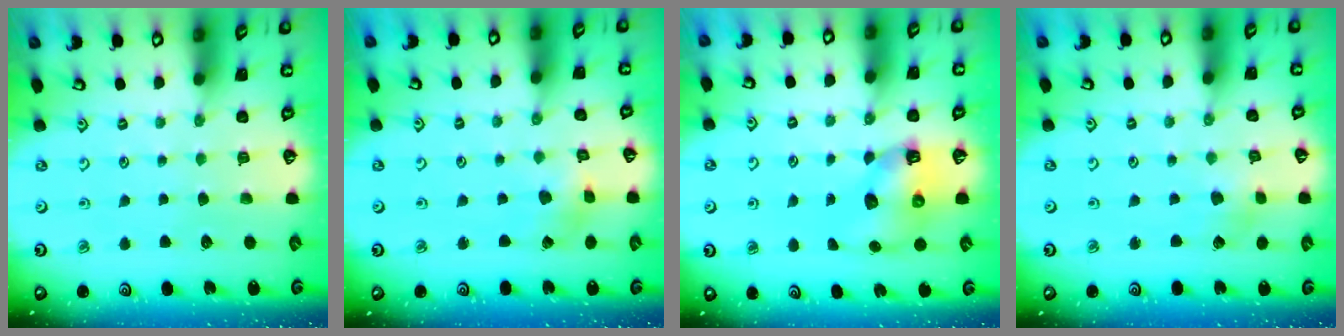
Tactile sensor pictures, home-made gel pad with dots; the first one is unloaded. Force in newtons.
{"total": 2.3, "press": 2.3, "slide": 0.5}
{"total": 6.7, "press": 6.6, "slide": 1.1}
{"total": 2.6, "press": 2.6, "slide": 0.4}